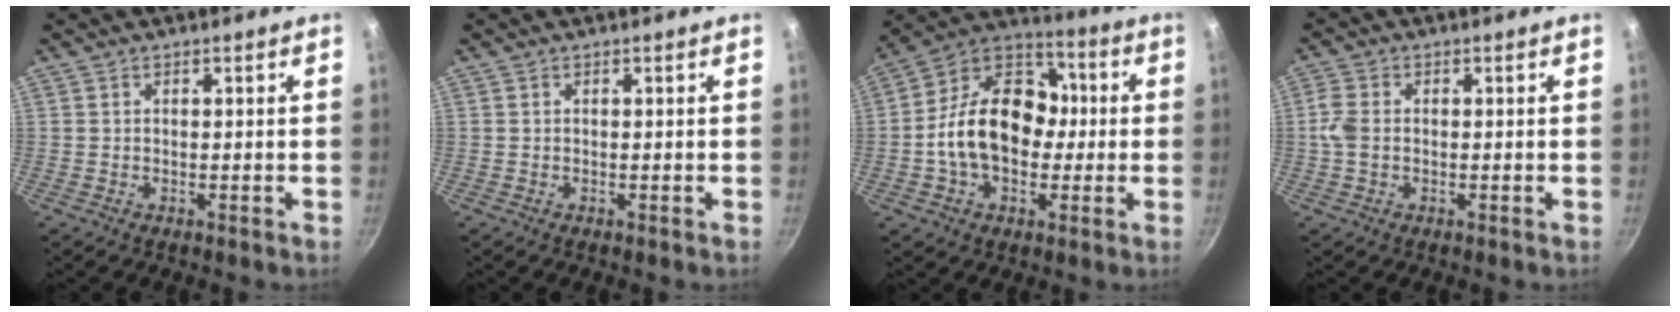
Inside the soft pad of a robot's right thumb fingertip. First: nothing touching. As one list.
[{"total": 0.0}, {"total": 18.3, "force": [-1.1, 13.2, 12.6], "torque": [-0.172, 0.045, -0.037]}, {"total": 3.8, "force": [-0.2, 2.6, 2.7], "torque": [-0.062, 0.007, -0.010]}]